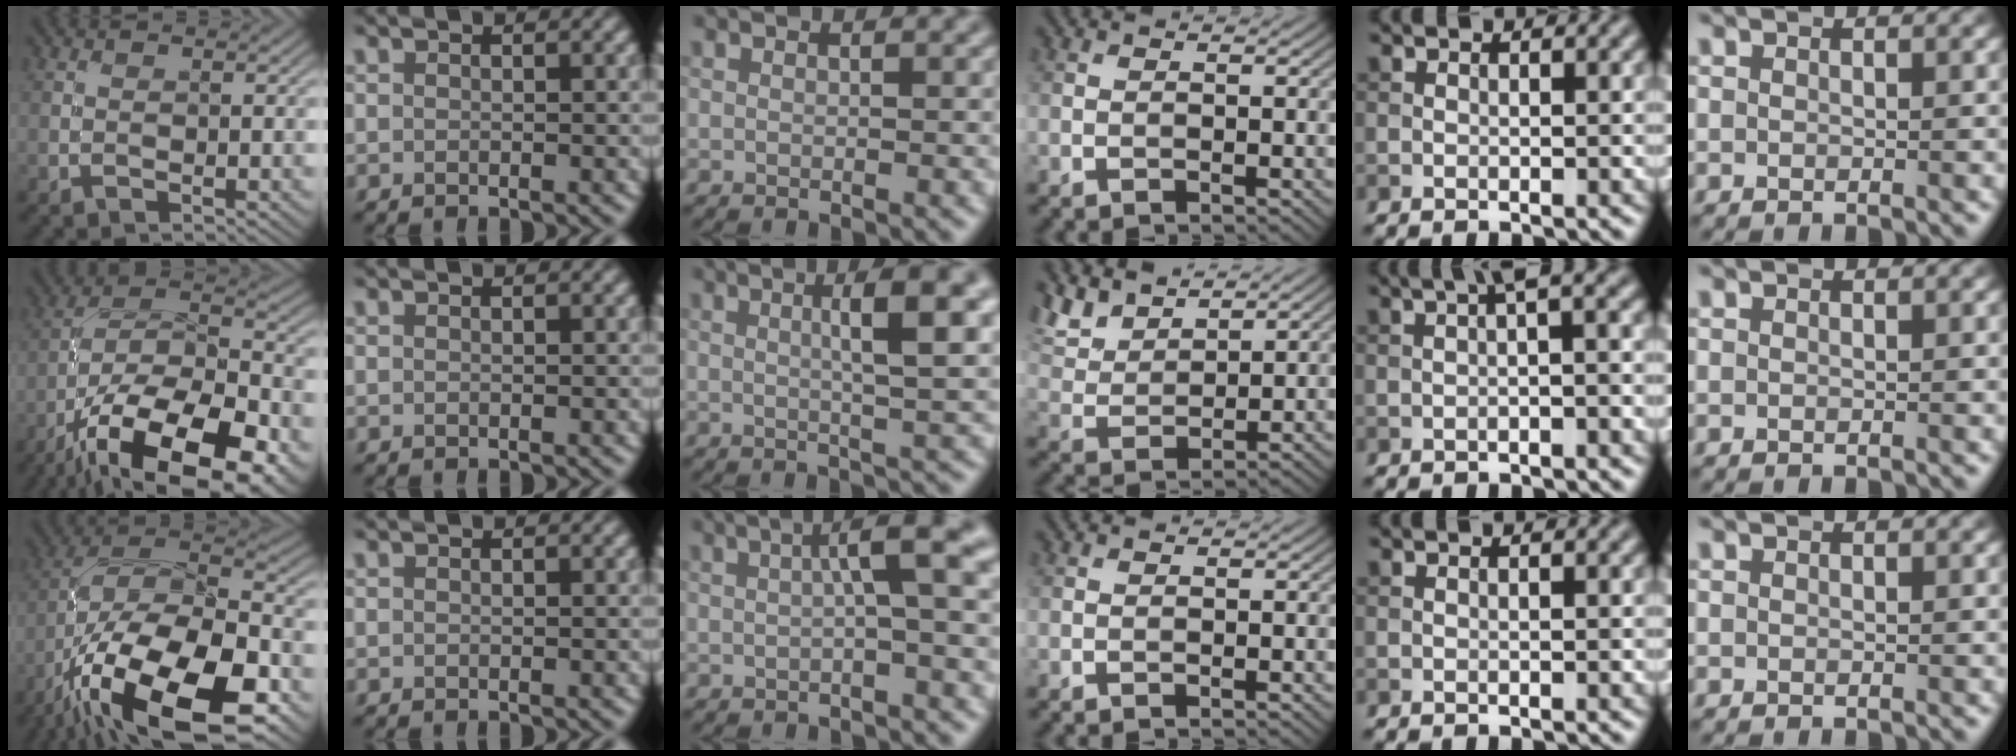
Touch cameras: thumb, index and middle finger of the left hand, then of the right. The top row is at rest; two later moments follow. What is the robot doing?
{"motion": "unscrew", "object": "medicine bottle"}